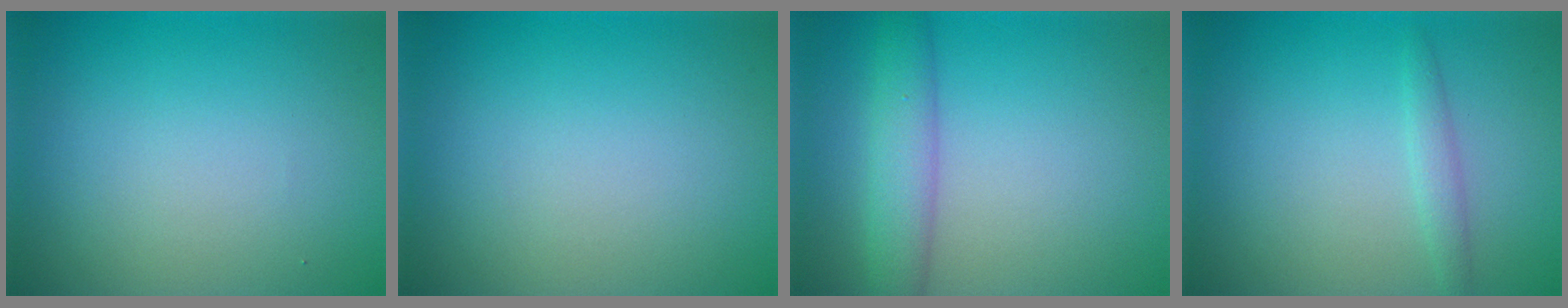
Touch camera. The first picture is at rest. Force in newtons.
{"total": 0.0}
{"total": 3.7, "press": 3.6, "slide": 0.4}
{"total": 1.2, "press": 1.2, "slide": 0.1}